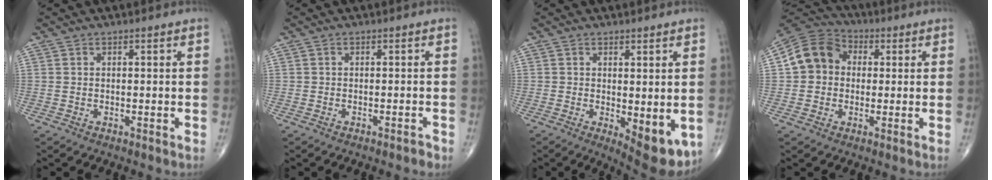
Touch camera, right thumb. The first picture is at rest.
{"total": 0.9, "force": [-0.8, 0.3, 0.3], "torque": [-0.004, 0.003, -0.012]}
{"total": 8.6, "force": [-1.7, 3.5, 7.7], "torque": [-0.090, -0.022, -0.014]}
{"total": 10.0, "force": [0.8, 8.7, 4.9], "torque": [-0.076, 0.026, 0.000]}